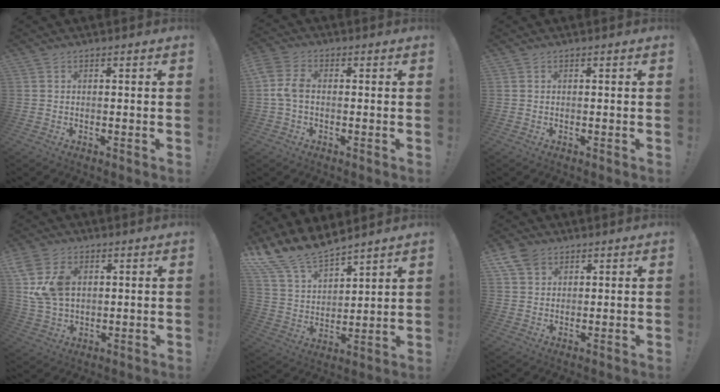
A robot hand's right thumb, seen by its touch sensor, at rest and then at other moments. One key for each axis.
{"total": 6.4, "fx": -0.4, "fy": 4.1, "fz": 4.8, "tx": -0.104, "ty": 0.007, "tz": -0.005}
{"total": 0.0}
{"total": 12.7, "fx": 3.8, "fy": 9.1, "fz": 7.9, "tx": -0.152, "ty": -0.013, "tz": 0.075}
{"total": 14.0, "fx": 12.6, "fy": 4.3, "fz": 4.2, "tx": -0.112, "ty": -0.100, "tz": 0.238}
{"total": 6.5, "fx": 4.2, "fy": 4.2, "fz": 2.7, "tx": -0.050, "ty": -0.015, "tz": 0.081}